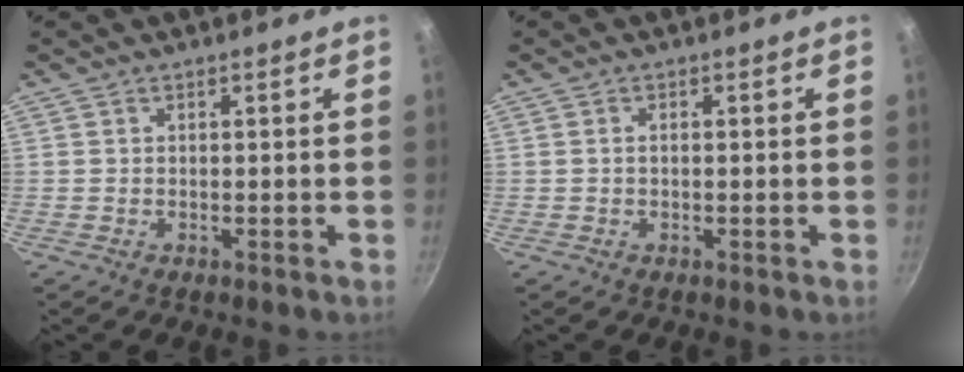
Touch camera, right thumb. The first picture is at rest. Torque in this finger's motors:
{"motor_torque": [-0.48, 0.31, 0.25, -0.23, 0.08]}